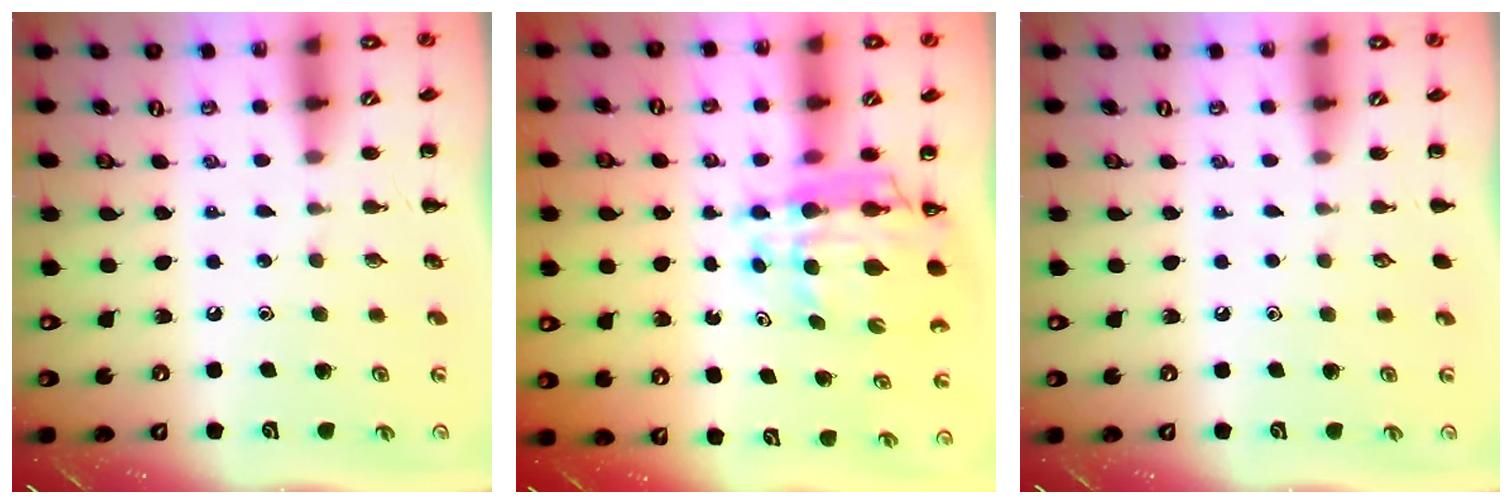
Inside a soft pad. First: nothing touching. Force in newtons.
{"total": 10.7, "press": 10.2, "slide": 3.1}
{"total": 0.0}